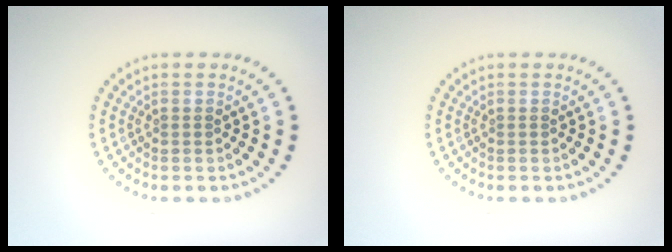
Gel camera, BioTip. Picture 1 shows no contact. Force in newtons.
{"total": 0.0}